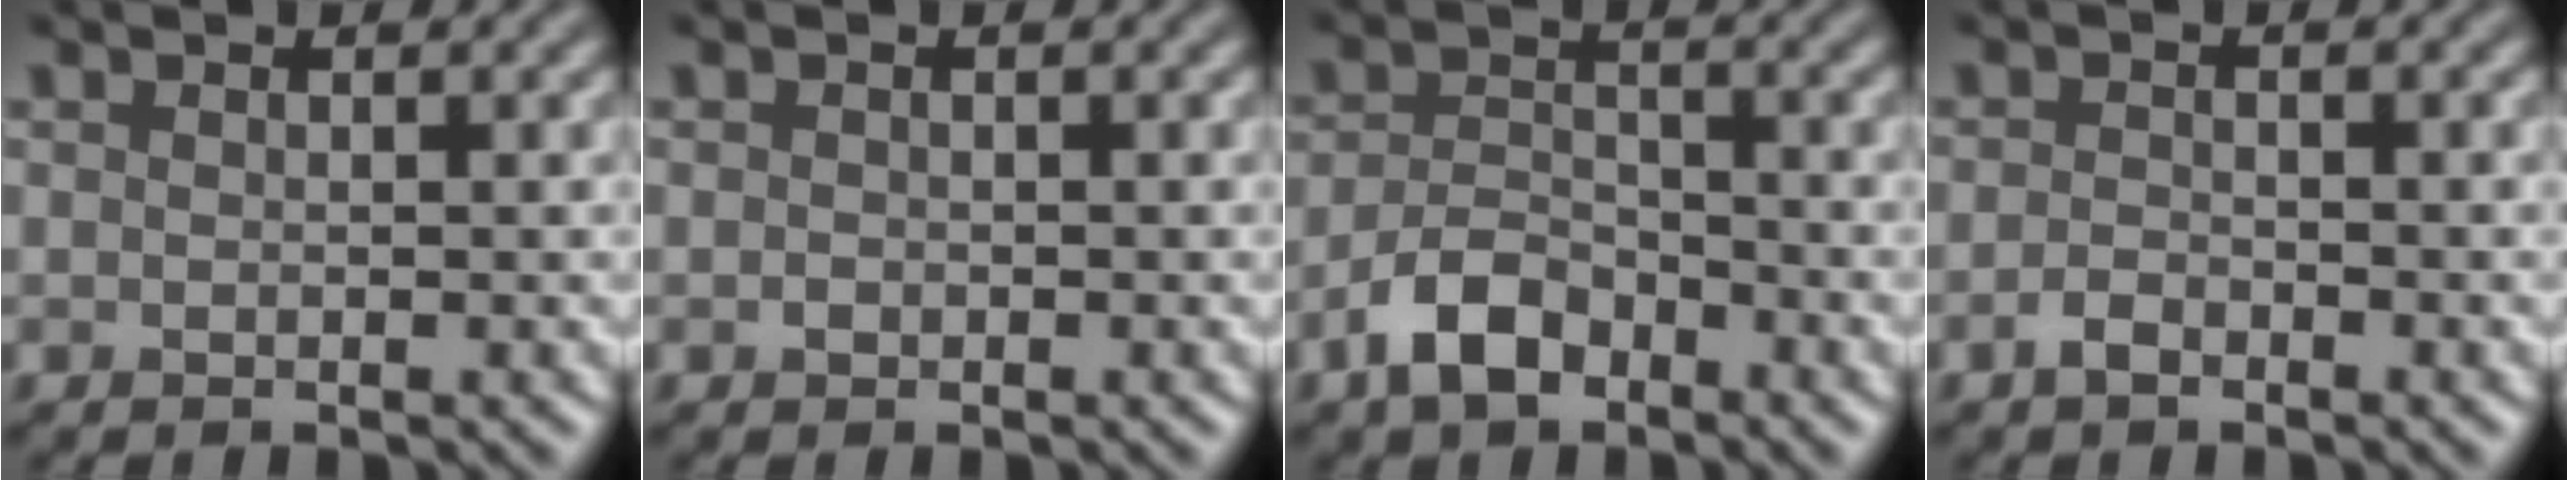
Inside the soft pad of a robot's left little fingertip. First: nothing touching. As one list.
[{"total": 0.6, "force": [-0.2, 0.5, 0.2], "torque": [-0.002, 0.000, -0.007]}, {"total": 3.8, "force": [-2.7, 1.9, 2.0], "torque": [-0.037, 0.003, -0.057]}, {"total": 1.4, "force": [-1.1, 0.6, 0.6], "torque": [-0.012, 0.002, -0.024]}]